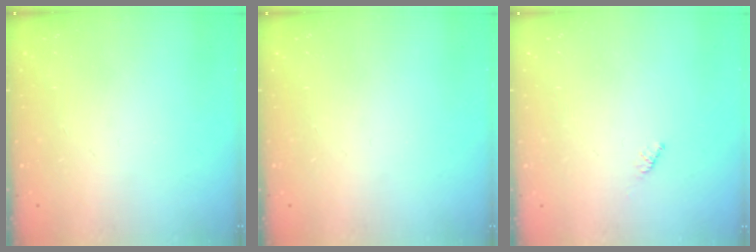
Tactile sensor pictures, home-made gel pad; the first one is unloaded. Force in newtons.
{"total": 0.0}
{"total": 1.6, "press": 1.5, "slide": 0.4}